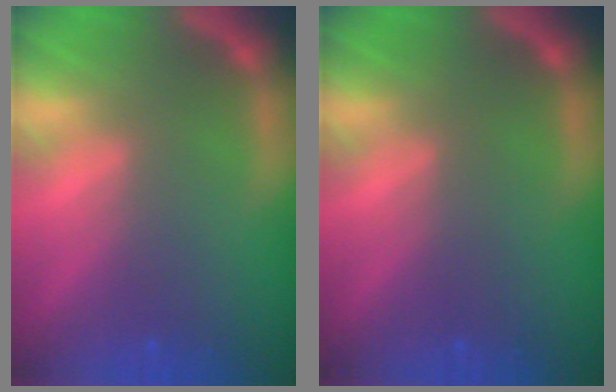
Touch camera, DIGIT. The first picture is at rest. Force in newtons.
{"total": 0.0}